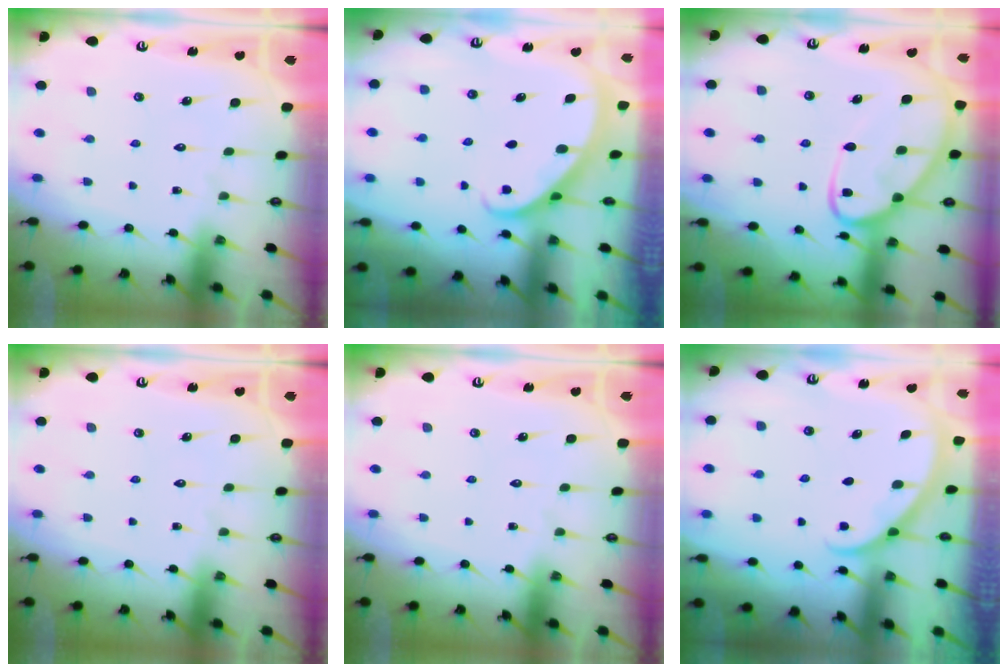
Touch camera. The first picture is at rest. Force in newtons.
{"total": 2.3, "press": 2.3, "slide": 0.1}
{"total": 12.9, "press": 12.9, "slide": 1.1}
{"total": 0.0}
{"total": 0.0}
{"total": 2.5, "press": 2.5, "slide": 0.2}